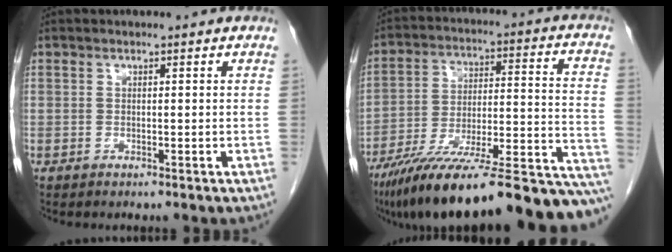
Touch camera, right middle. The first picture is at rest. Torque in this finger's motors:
{"motor_torque": [1.08, -1.06, 0.99, 0.21]}